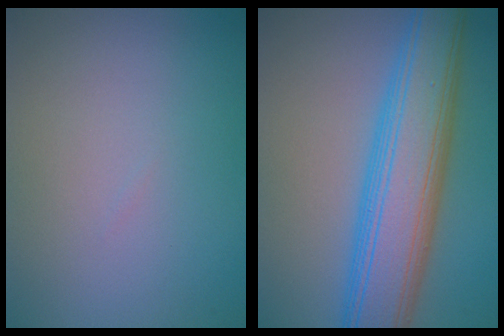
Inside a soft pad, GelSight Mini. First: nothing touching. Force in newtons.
{"total": 9.0, "press": 9.0, "slide": 0.3}